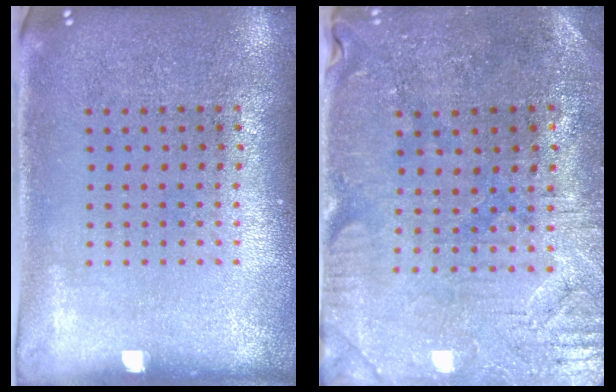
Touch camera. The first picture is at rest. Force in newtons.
{"total": 0.8, "press": 0.6, "slide": 0.5}